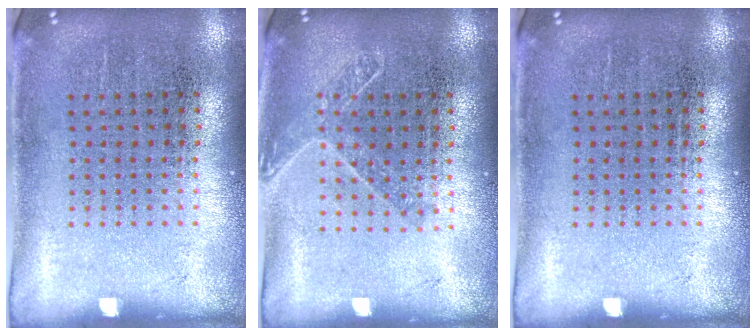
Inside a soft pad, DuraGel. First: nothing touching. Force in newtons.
{"total": 1.3, "press": 1.1, "slide": 0.7}
{"total": 0.0}